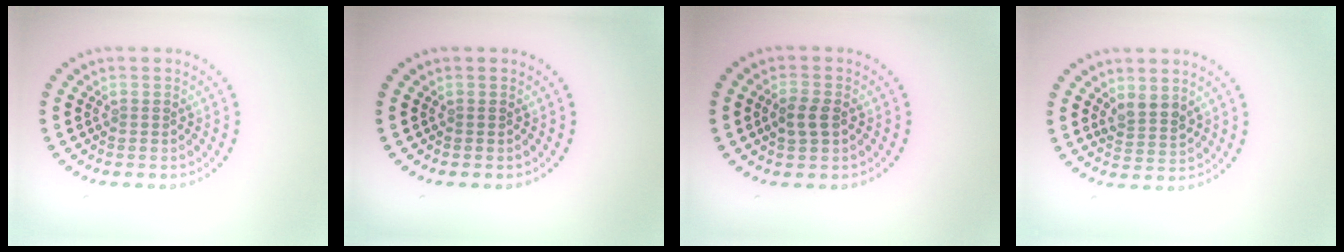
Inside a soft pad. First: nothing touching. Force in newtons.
{"total": 0.0}
{"total": 2.1, "press": 2.1, "slide": 0.2}
{"total": 2.2, "press": 2.0, "slide": 1.0}